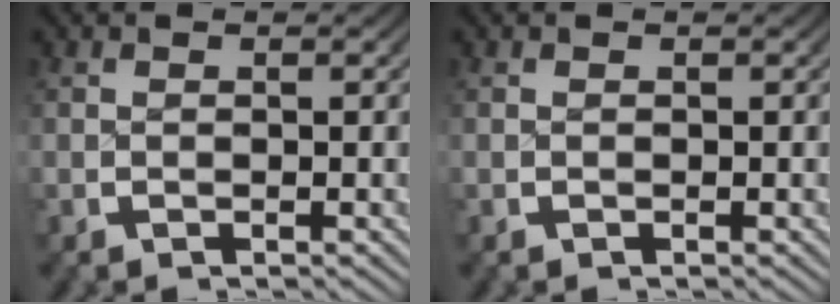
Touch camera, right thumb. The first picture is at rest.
{"total": 0.0}